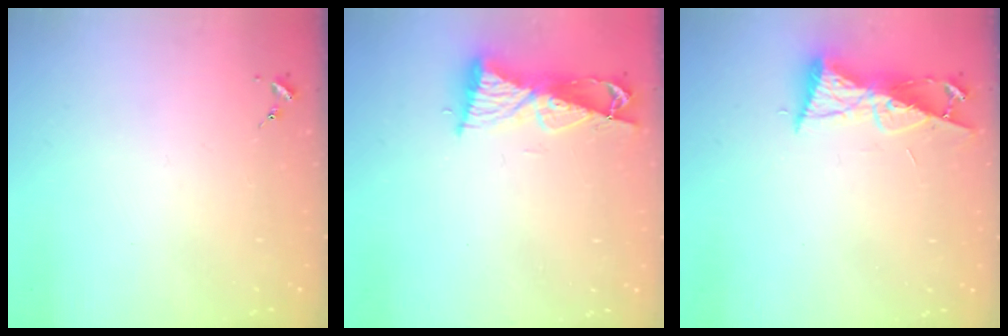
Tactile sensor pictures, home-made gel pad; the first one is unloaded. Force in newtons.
{"total": 8.5, "press": 8.4, "slide": 1.0}
{"total": 8.3, "press": 8.3, "slide": 0.8}